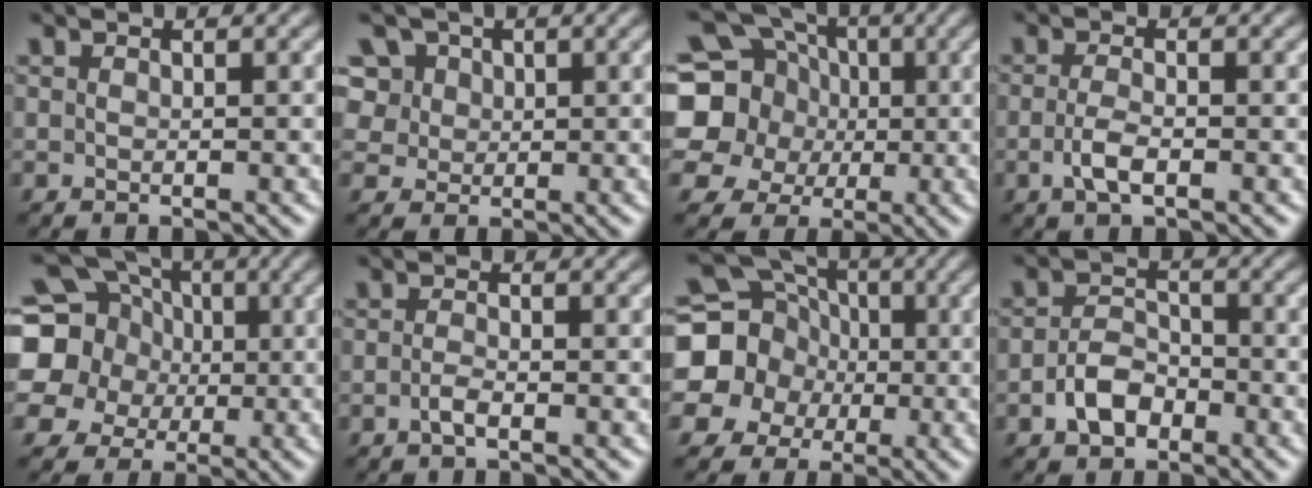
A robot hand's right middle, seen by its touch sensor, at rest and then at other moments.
{"total": 7.2, "force": [3.7, 5.6, 2.7], "torque": [-0.066, 0.010, 0.053]}
{"total": 11.5, "force": [1.6, 10.3, 4.8], "torque": [-0.130, 0.033, 0.002]}
{"total": 2.2, "force": [-1.0, 0.8, 1.8], "torque": [-0.043, -0.005, -0.020]}
{"total": 15.6, "force": [3.0, 14.1, 6.0], "torque": [-0.172, 0.032, 0.032]}
{"total": 1.3, "force": [-0.8, 0.3, 0.9], "torque": [-0.021, -0.002, -0.019]}
{"total": 12.5, "force": [-0.3, 11.7, 4.2], "torque": [-0.124, 0.029, -0.039]}
{"total": 3.1, "force": [-1.7, 2.0, 1.6], "torque": [-0.031, 0.003, -0.034]}